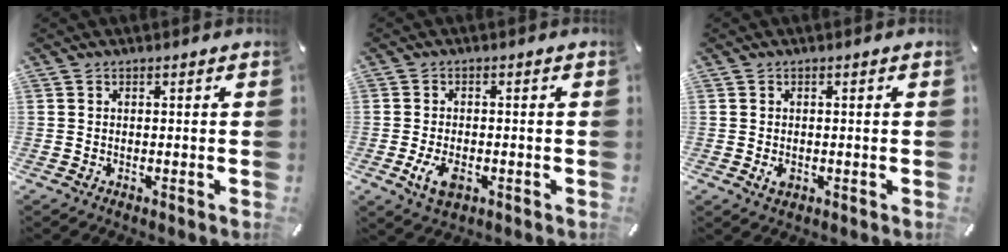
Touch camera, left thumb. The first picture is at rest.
{"total": 5.0, "force": [-1.7, 3.0, 3.6], "torque": [-0.086, 0.000, -0.032]}
{"total": 1.8, "force": [-0.3, 1.3, 1.2], "torque": [-0.030, 0.000, -0.008]}